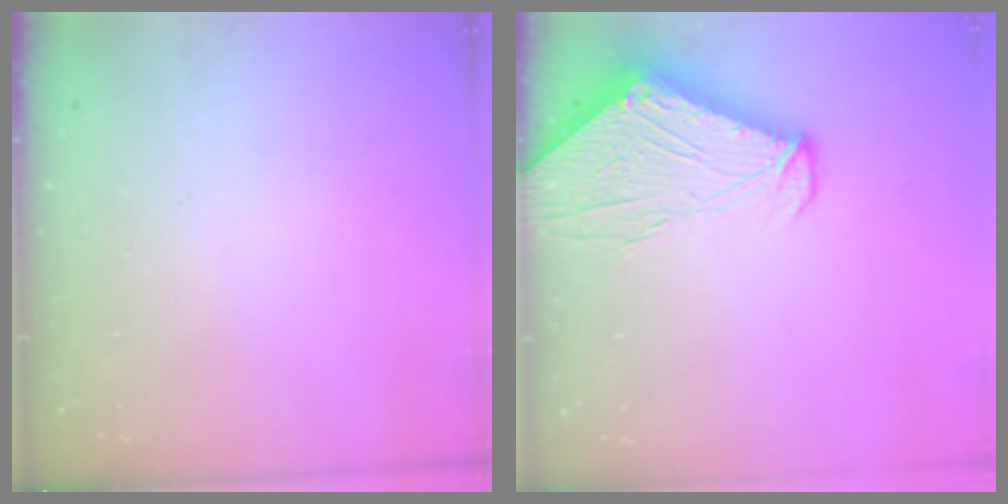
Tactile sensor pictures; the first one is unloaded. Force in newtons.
{"total": 10.2, "press": 10.1, "slide": 1.3}